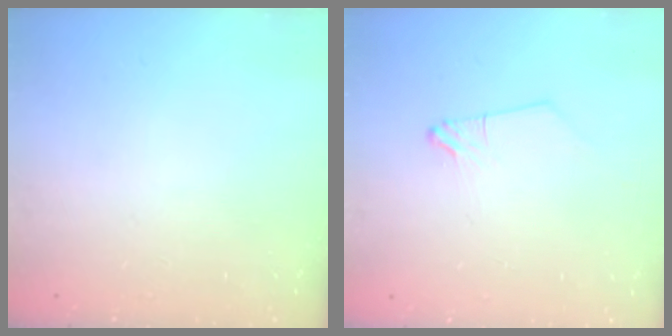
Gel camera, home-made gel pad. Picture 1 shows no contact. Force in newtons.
{"total": 1.0, "press": 1.0, "slide": 0.1}